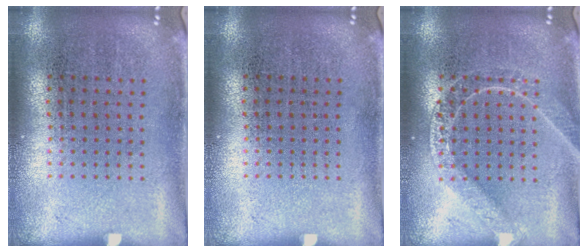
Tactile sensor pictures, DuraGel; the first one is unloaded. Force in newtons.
{"total": 0.0}
{"total": 2.2, "press": 2.1, "slide": 0.3}